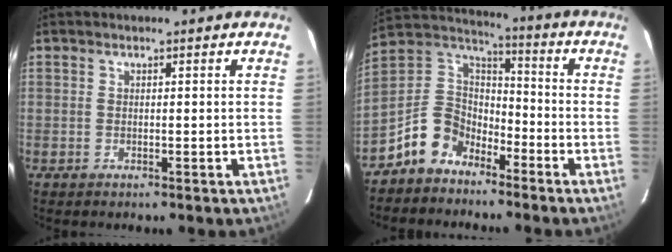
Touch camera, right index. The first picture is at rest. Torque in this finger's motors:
{"motor_torque": [0.38, -0.44, -0.04, -0.10]}